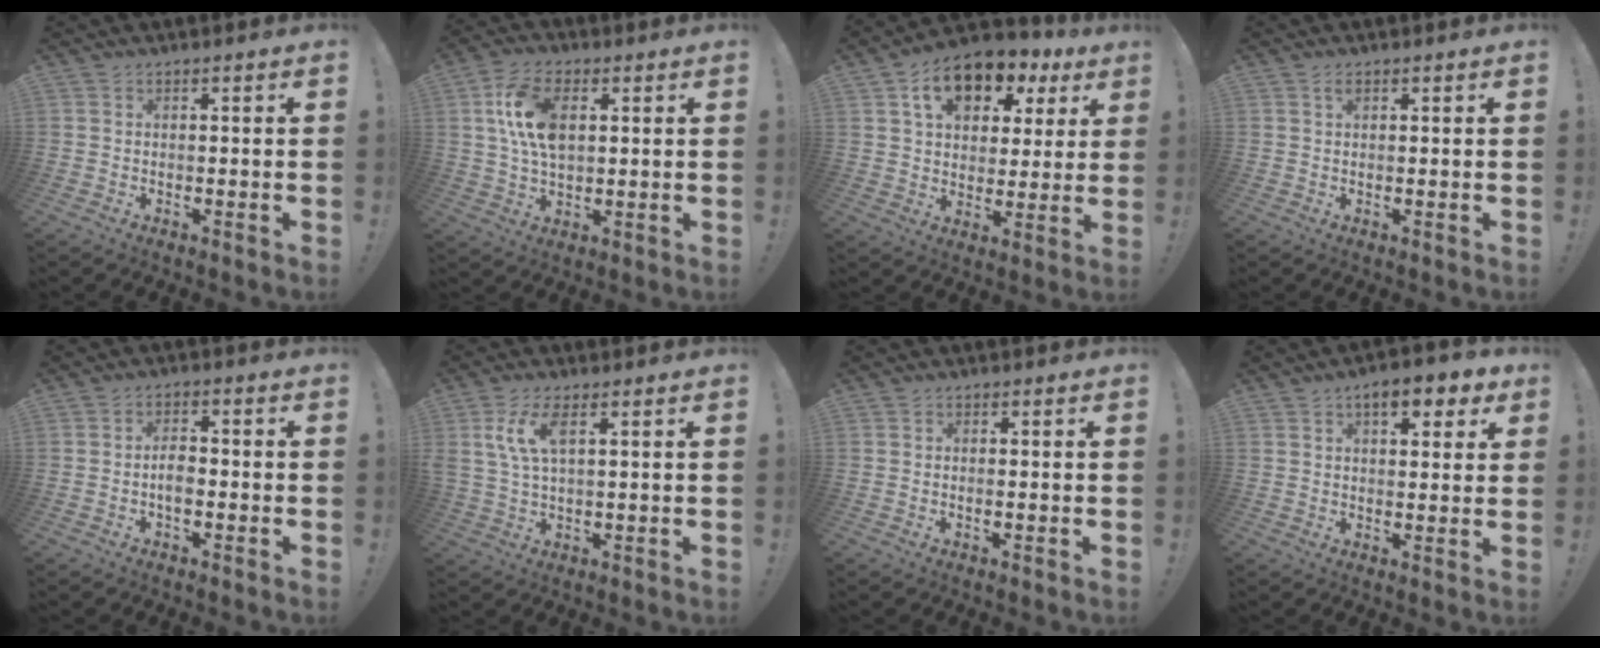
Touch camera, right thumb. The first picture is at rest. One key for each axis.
{"total": 12.4, "fx": 2.8, "fy": 7.1, "fz": 9.8, "tx": -0.188, "ty": 0.005, "tz": 0.052}
{"total": 13.9, "fx": 7.0, "fy": 9.1, "fz": 7.9, "tx": -0.123, "ty": -0.029, "tz": 0.128}
{"total": 1.3, "fx": 0.5, "fy": 0.6, "fz": 1.0, "tx": -0.014, "ty": 0.000, "tz": 0.007}
{"total": 4.5, "fx": -1.4, "fy": 2.5, "fz": 3.5, "tx": -0.059, "ty": 0.001, "tz": -0.030}
{"total": 8.2, "fx": 2.8, "fy": 3.2, "fz": 7.0, "tx": -0.140, "ty": -0.005, "tz": 0.048}
{"total": 0.9, "fx": -0.5, "fy": 0.1, "fz": 0.7, "tx": -0.013, "ty": -0.001, "tz": -0.009}
{"total": 7.8, "fx": 4.2, "fy": 3.4, "fz": 5.7, "tx": -0.067, "ty": -0.013, "tz": 0.067}